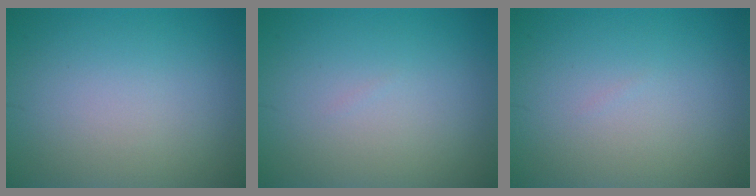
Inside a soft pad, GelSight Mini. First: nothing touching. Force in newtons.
{"total": 0.0}
{"total": 0.0}